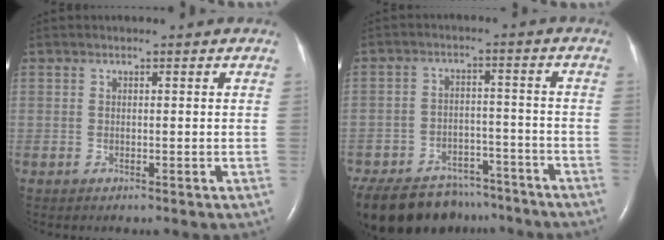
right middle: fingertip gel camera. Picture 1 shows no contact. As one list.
[{"total": 17.7, "force": [-14.6, 7.9, 6.0], "torque": [-0.148, -0.012, -0.209]}]